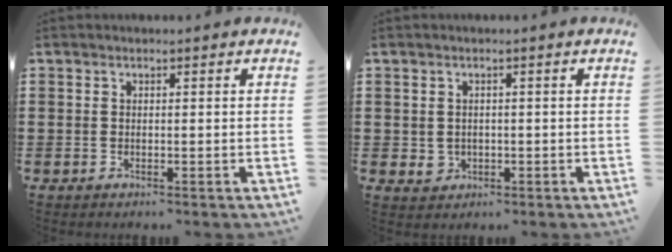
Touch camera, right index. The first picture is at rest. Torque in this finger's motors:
{"motor_torque": [1.09, 1.05, 0.01, 0.01]}